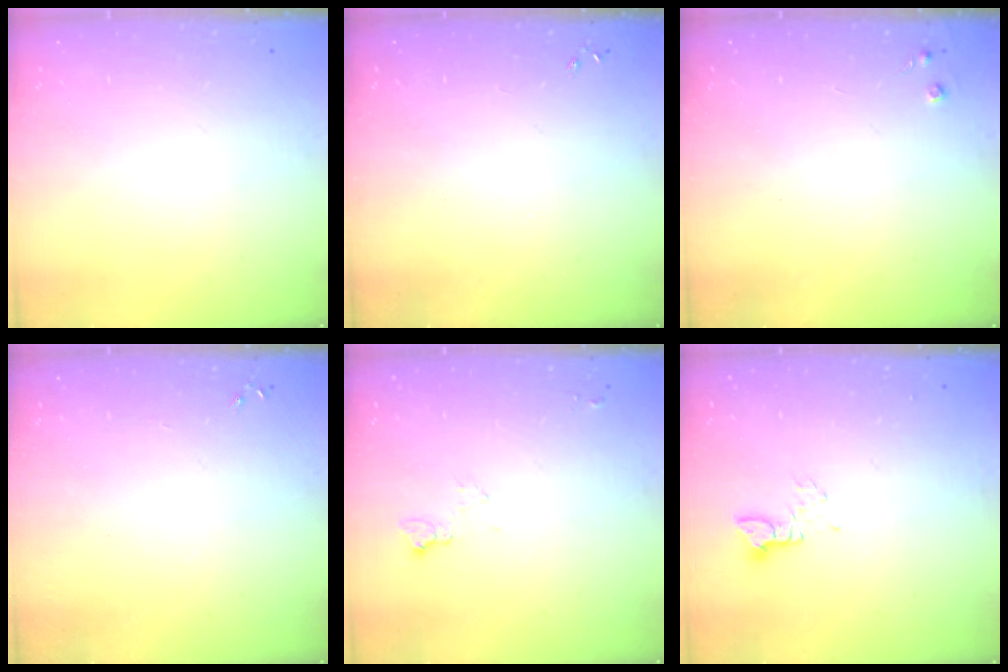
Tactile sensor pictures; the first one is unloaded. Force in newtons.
{"total": 0.0}
{"total": 2.7, "press": 2.7, "slide": 0.4}
{"total": 0.0}
{"total": 5.3, "press": 5.3, "slide": 0.7}
{"total": 2.1, "press": 2.1, "slide": 0.3}